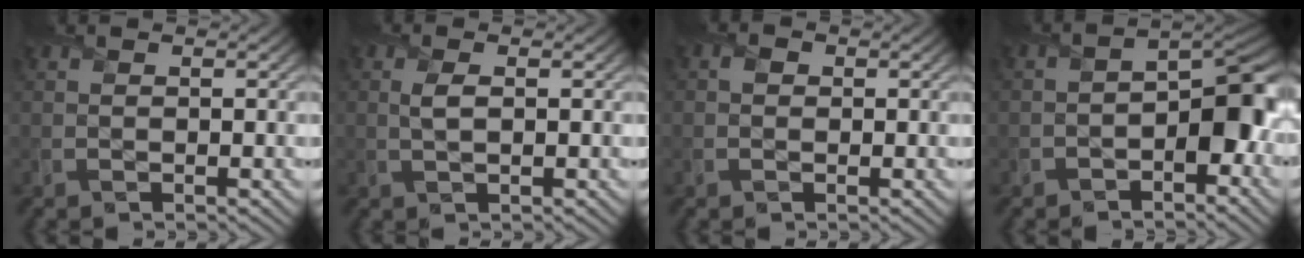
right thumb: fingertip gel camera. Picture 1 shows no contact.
{"total": 1.8, "force": [0.4, 0.6, 1.6], "torque": [-0.042, 0.004, 0.007]}
{"total": 1.0, "force": [0.1, 0.9, 0.4], "torque": [-0.008, 0.000, -0.005]}
{"total": 7.8, "force": [-2.3, 4.4, 6.1], "torque": [-0.069, 0.009, -0.048]}